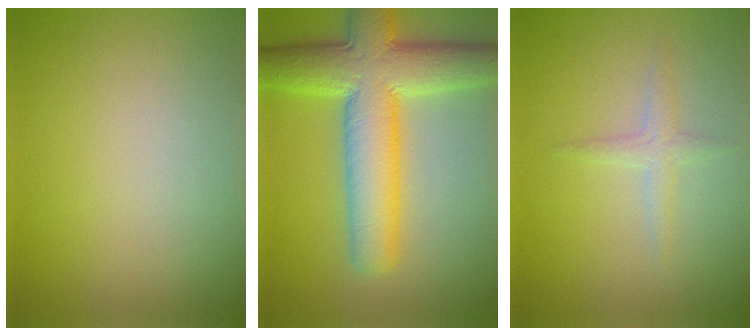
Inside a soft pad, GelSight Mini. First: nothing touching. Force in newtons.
{"total": 9.7, "press": 9.7, "slide": 0.5}
{"total": 1.9, "press": 1.9, "slide": 0.1}